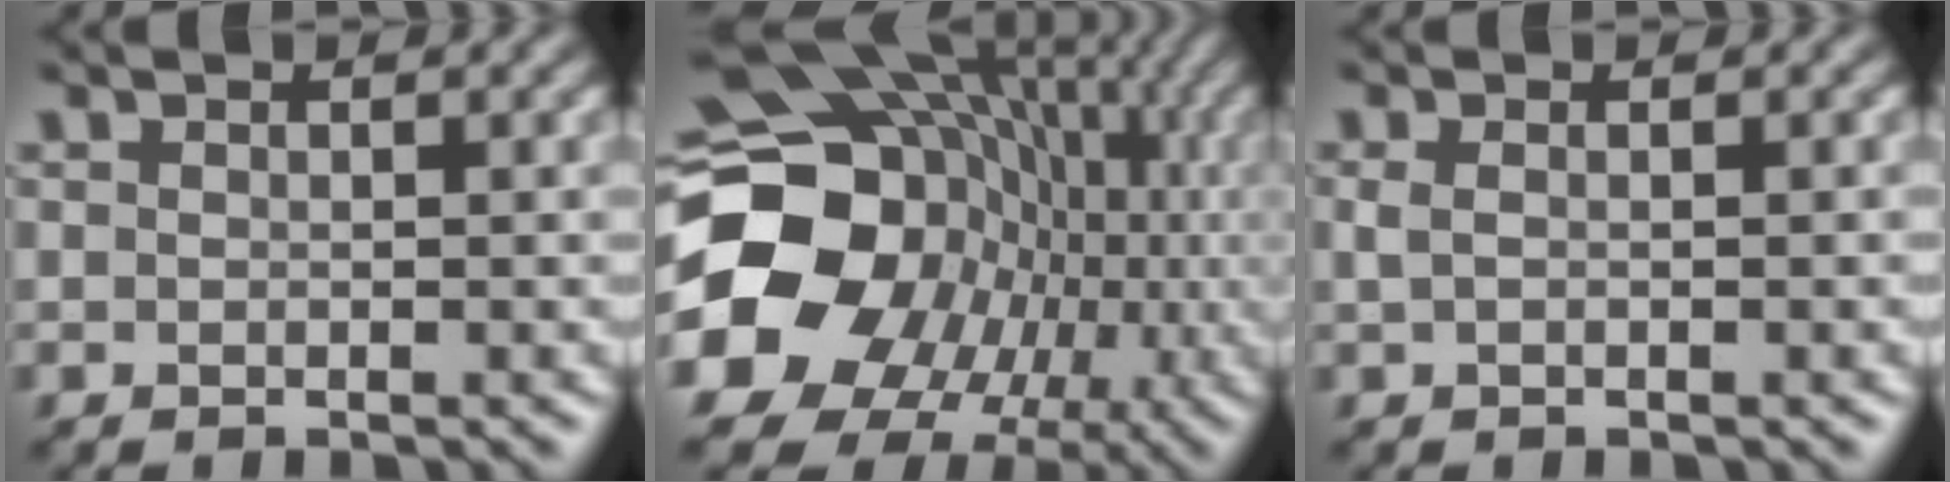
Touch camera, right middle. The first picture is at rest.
{"total": 21.2, "force": [-3.5, 19.0, 8.7], "torque": [-0.155, -0.023, -0.081]}
{"total": 0.8, "force": [0.1, 0.4, 0.7], "torque": [-0.015, -0.001, 0.002]}